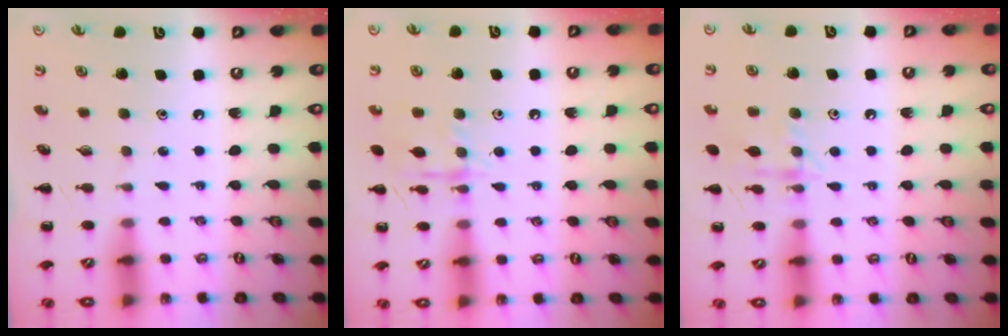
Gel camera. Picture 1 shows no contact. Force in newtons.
{"total": 9.7, "press": 9.7, "slide": 0.7}
{"total": 9.1, "press": 9.0, "slide": 0.8}